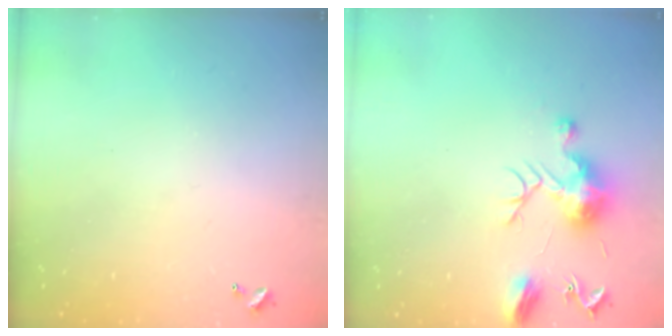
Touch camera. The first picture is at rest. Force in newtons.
{"total": 12.0, "press": 12.0, "slide": 0.5}